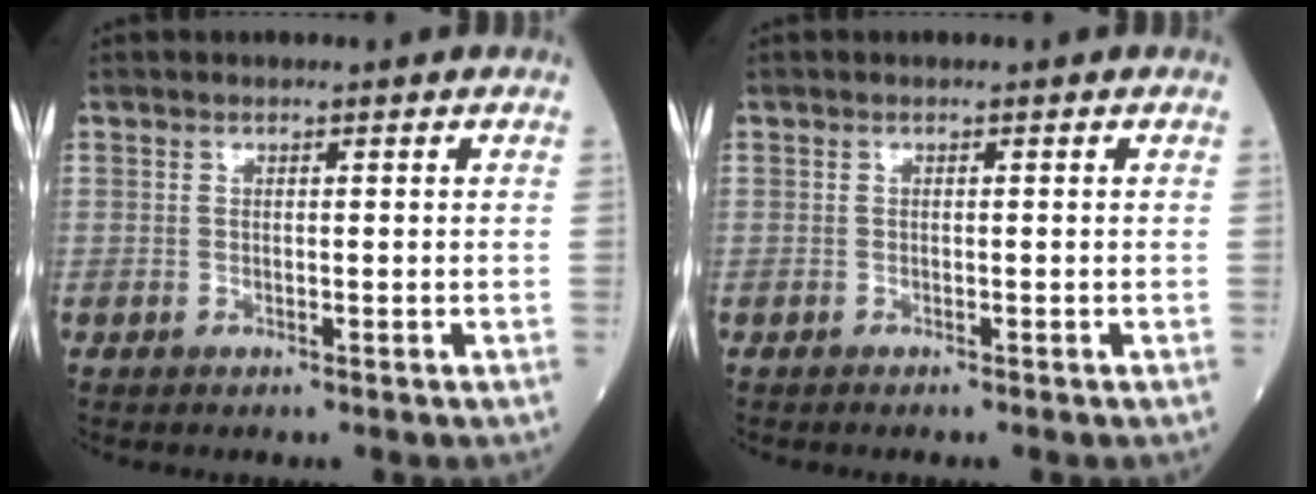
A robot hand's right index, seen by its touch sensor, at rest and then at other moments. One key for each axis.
{"total": 0.5, "fx": -0.5, "fy": 0.0, "fz": -0.1, "tx": 0.006, "ty": -0.001, "tz": -0.011}